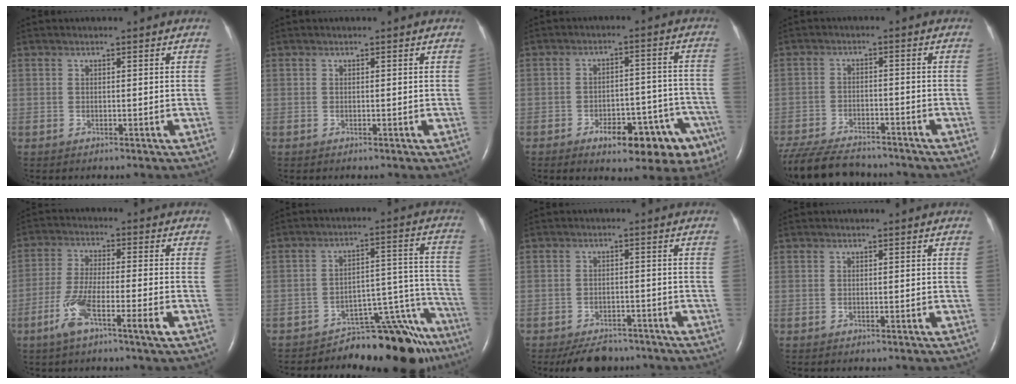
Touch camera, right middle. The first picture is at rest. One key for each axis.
{"total": 0.0}
{"total": 13.2, "fx": -7.9, "fy": 4.9, "fz": 9.3, "tx": -0.082, "ty": 0.032, "tz": -0.099}
{"total": 13.9, "fx": -12.1, "fy": 3.4, "fz": 5.9, "tx": -0.131, "ty": -0.023, "tz": -0.189}
{"total": 8.0, "fx": -3.9, "fy": 0.4, "fz": 7.0, "tx": -0.143, "ty": -0.007, "tz": -0.074}
{"total": 14.3, "fx": -13.4, "fy": 2.9, "fz": 3.8, "tx": -0.004, "ty": 0.066, "tz": -0.188}
{"total": 5.9, "fx": -5.0, "fy": 2.7, "fz": 1.7, "tx": -0.025, "ty": -0.002, "tz": -0.076}
{"total": 0.0}